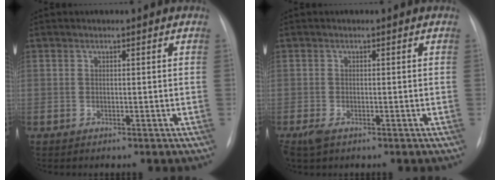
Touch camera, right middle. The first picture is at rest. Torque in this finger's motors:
{"motor_torque": [0.59, -0.44, 0.16, 0.05]}